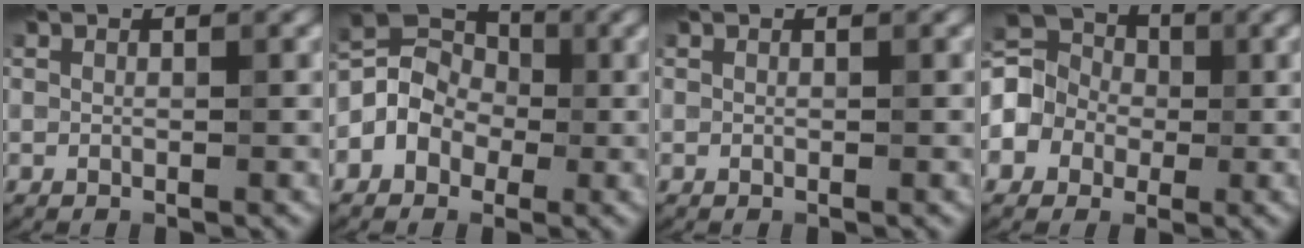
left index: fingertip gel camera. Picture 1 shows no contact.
{"total": 4.3, "force": [-1.1, 3.7, 2.0], "torque": [-0.017, 0.008, -0.031]}
{"total": 0.0}
{"total": 8.4, "force": [-0.7, 7.5, 3.7], "torque": [-0.082, 0.024, -0.057]}